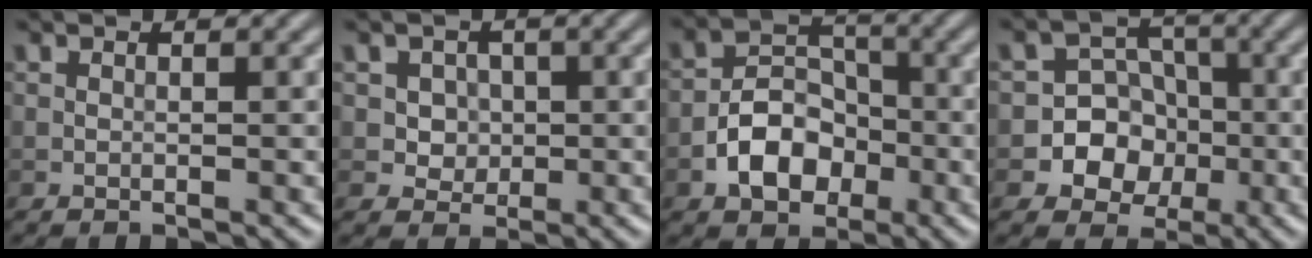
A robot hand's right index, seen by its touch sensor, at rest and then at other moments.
{"total": 2.8, "force": [0.6, 2.5, 1.2], "torque": [-0.013, 0.001, 0.011]}
{"total": 5.1, "force": [-2.1, 3.6, 2.9], "torque": [-0.043, 0.003, -0.041]}
{"total": 7.0, "force": [-1.9, 6.5, 1.8], "torque": [-0.006, 0.014, -0.057]}